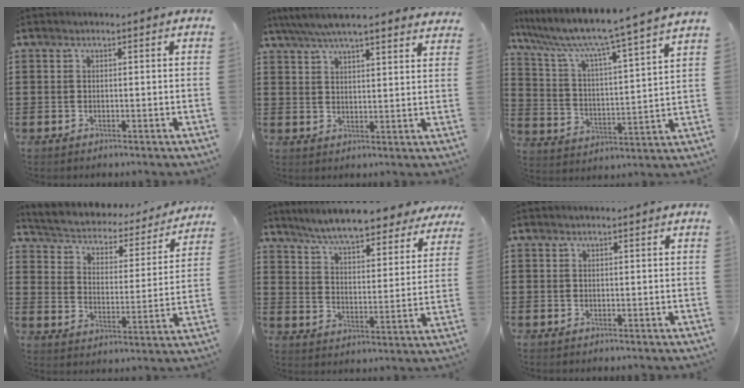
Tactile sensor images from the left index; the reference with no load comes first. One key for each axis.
{"total": 5.6, "fx": 5.1, "fy": 1.0, "fz": 2.1, "tx": -0.058, "ty": -0.014, "tz": 0.092}
{"total": 7.3, "fx": 6.2, "fy": -0.7, "fz": 3.6, "tx": -0.101, "ty": -0.056, "tz": 0.092}
{"total": 2.4, "fx": 2.2, "fy": 0.8, "fz": 0.5, "tx": -0.029, "ty": -0.025, "tz": 0.026}
{"total": 7.5, "fx": 7.0, "fy": 0.0, "fz": 2.7, "tx": -0.082, "ty": -0.043, "tz": 0.123}
{"total": 0.0}